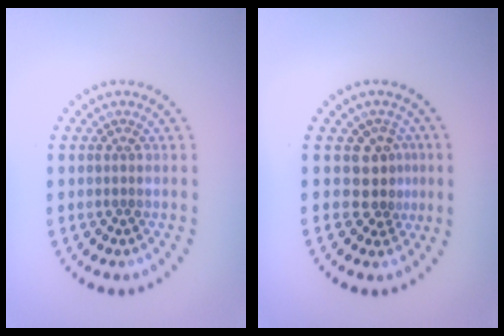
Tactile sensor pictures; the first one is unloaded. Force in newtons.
{"total": 2.4, "press": 2.0, "slide": 1.5}